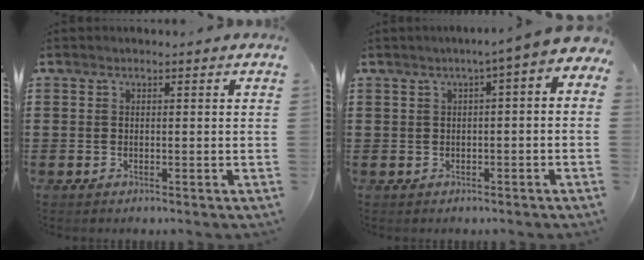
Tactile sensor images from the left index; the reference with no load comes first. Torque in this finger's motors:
{"motor_torque": [2.14, 0.00, 0.85, 0.15]}